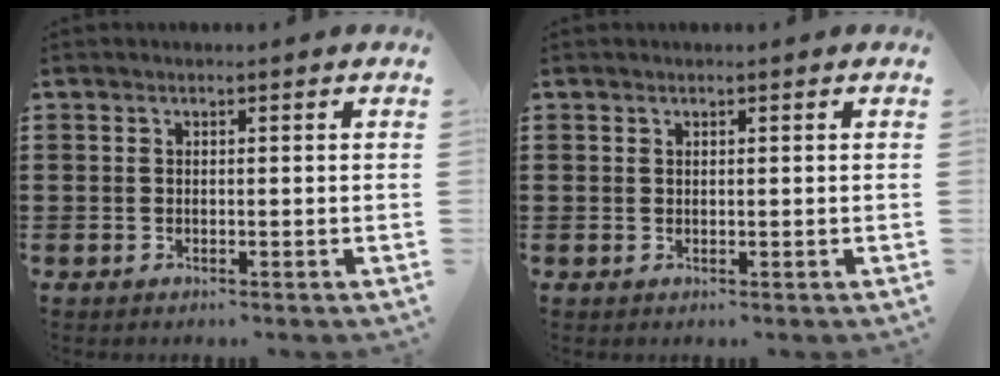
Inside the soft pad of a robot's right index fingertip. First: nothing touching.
{"total": 0.0}